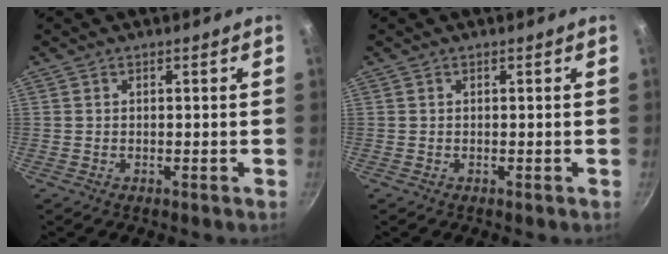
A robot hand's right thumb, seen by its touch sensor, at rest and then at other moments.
{"total": 0.0}